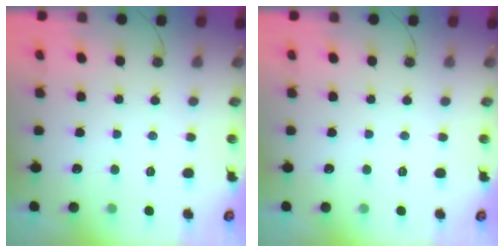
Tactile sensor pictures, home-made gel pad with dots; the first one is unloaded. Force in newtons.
{"total": 0.0}